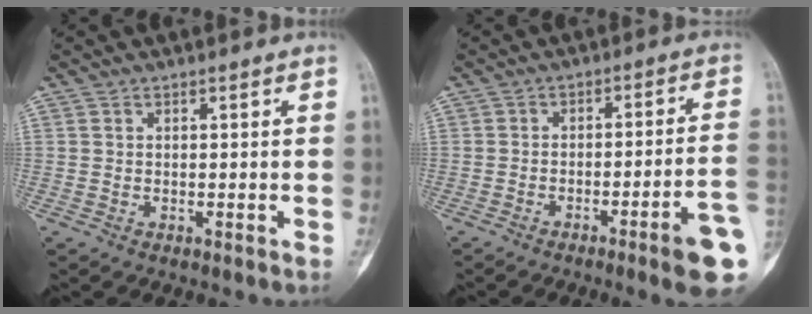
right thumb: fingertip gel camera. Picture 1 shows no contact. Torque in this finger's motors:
{"motor_torque": [3.79, 1.14, 1.34, -1.43, 0.37]}